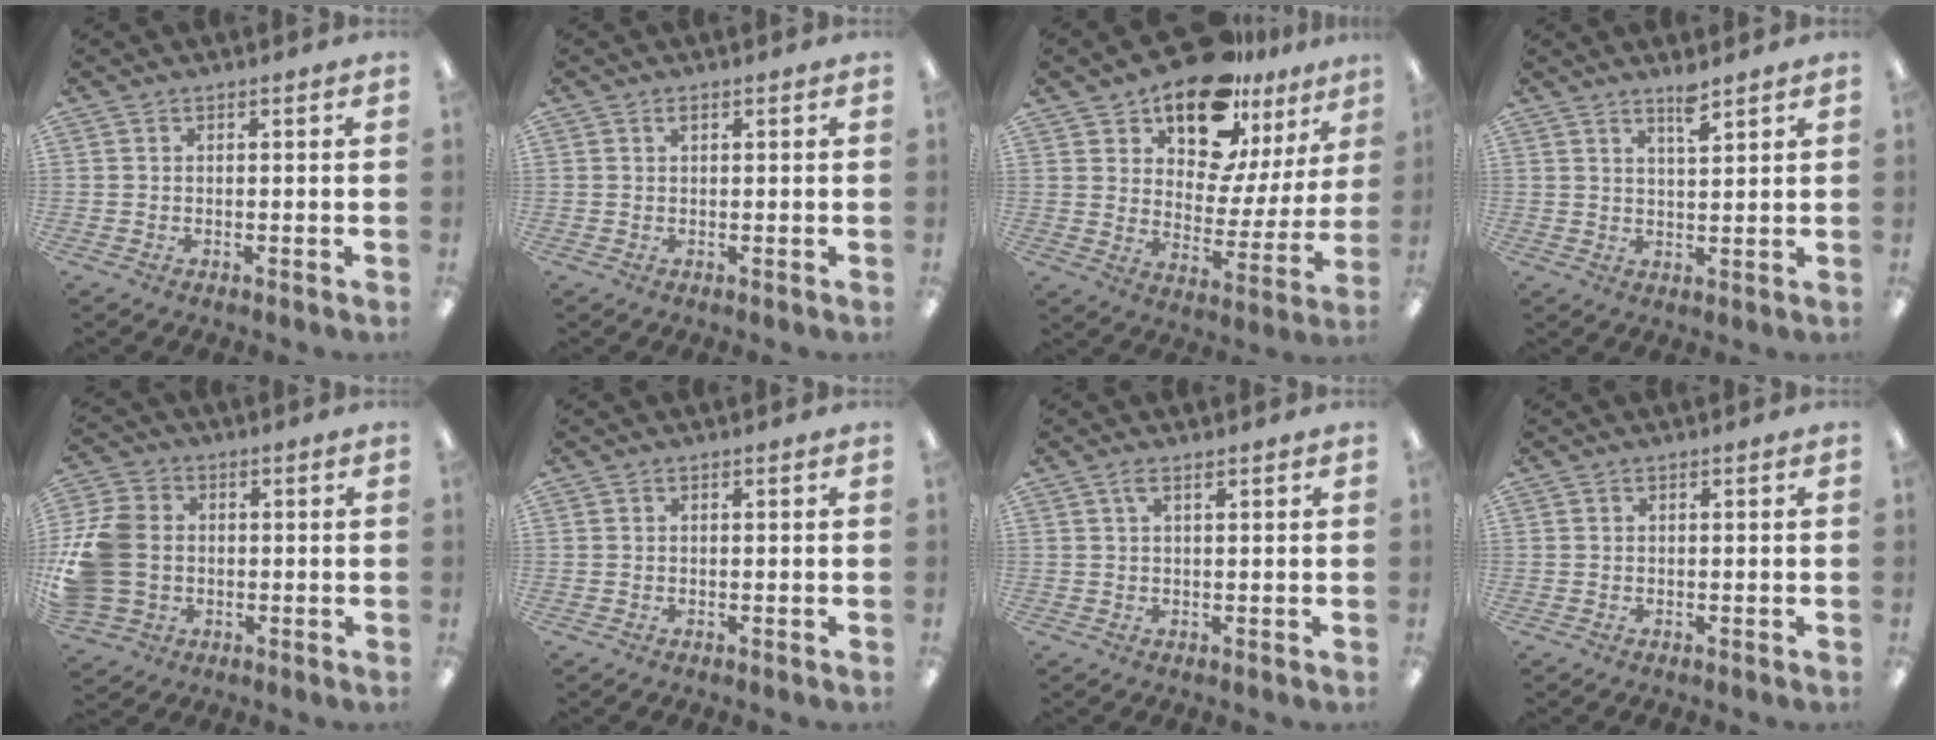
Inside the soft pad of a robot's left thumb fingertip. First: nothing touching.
{"total": 1.0, "force": [0.6, 0.4, 0.7], "torque": [-0.015, 0.003, 0.011]}
{"total": 17.5, "force": [13.8, 8.0, 7.1], "torque": [-0.129, -0.099, 0.246]}
{"total": 4.2, "force": [3.3, 0.8, 2.4], "torque": [-0.039, -0.014, 0.055]}
{"total": 14.6, "force": [-0.5, 11.9, 8.5], "torque": [-0.189, 0.025, -0.005]}
{"total": 0.0}
{"total": 1.9, "force": [1.0, 0.5, 1.5], "torque": [-0.033, 0.004, 0.017]}
{"total": 0.0}